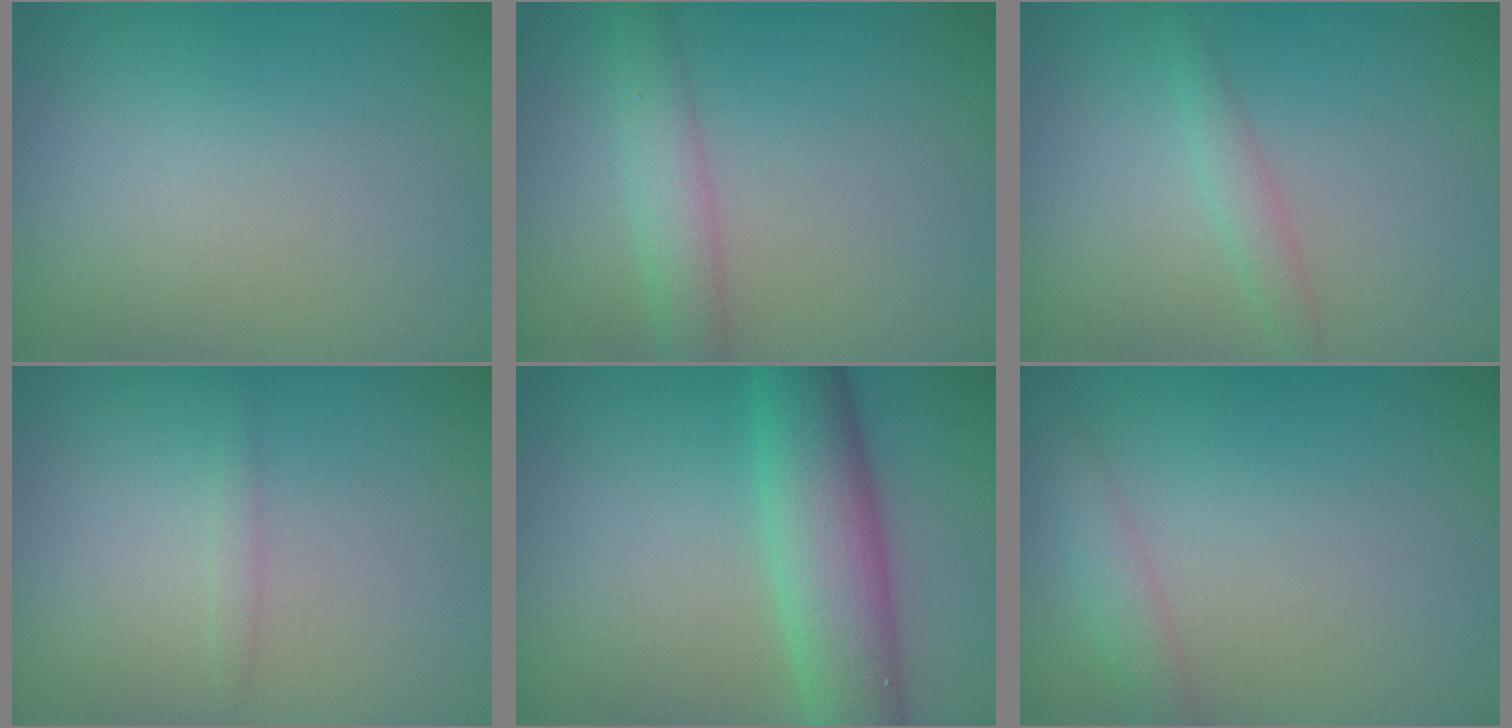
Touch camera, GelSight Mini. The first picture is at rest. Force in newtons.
{"total": 2.8, "press": 2.8, "slide": 0.1}
{"total": 1.4, "press": 1.4, "slide": 0.0}
{"total": 0.8, "press": 0.8, "slide": 0.0}
{"total": 7.0, "press": 7.0, "slide": 0.2}
{"total": 2.0, "press": 2.0, "slide": 0.0}